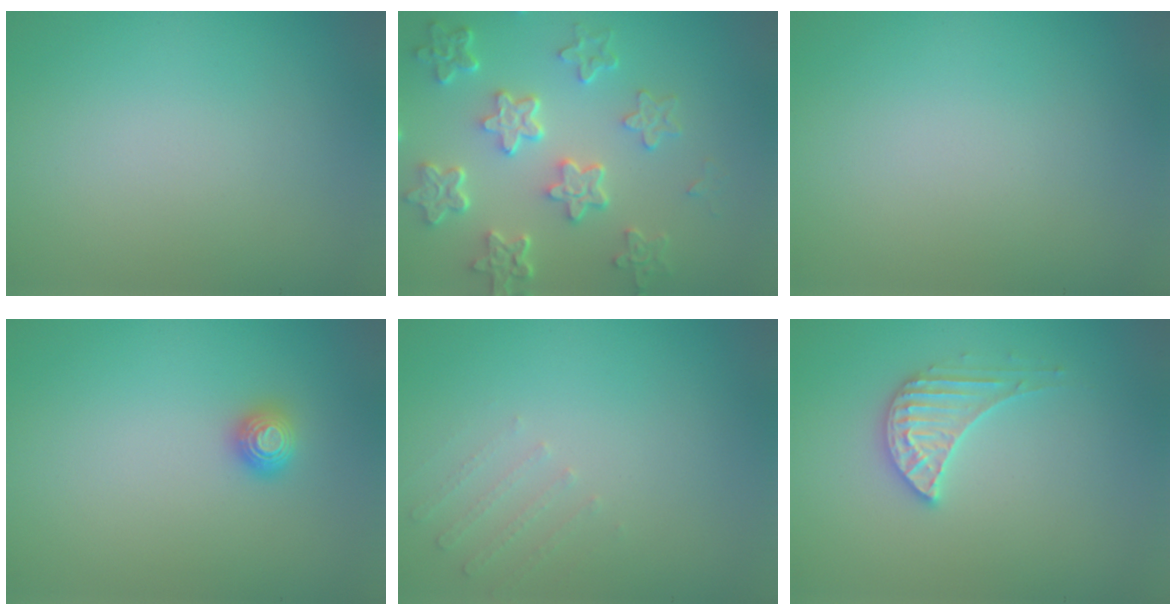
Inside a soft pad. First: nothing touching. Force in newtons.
{"total": 5.9, "press": 4.4, "slide": 3.9}
{"total": 0.0}
{"total": 1.1, "press": 1.1, "slide": 0.2}
{"total": 1.3, "press": 1.3, "slide": 0.4}
{"total": 3.0, "press": 2.9, "slide": 0.4}